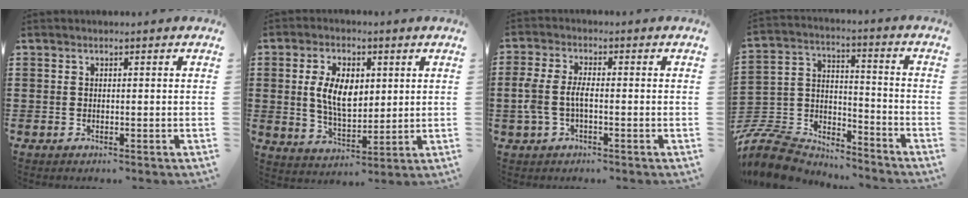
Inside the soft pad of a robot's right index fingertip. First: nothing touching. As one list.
[{"total": 8.0, "force": [1.3, 4.6, 6.4], "torque": [-0.131, 0.011, 0.020]}, {"total": 4.2, "force": [-0.9, 2.0, 3.6], "torque": [-0.094, -0.004, -0.025]}, {"total": 9.7, "force": [-9.0, 3.0, 2.3], "torque": [-0.076, 0.011, -0.185]}]